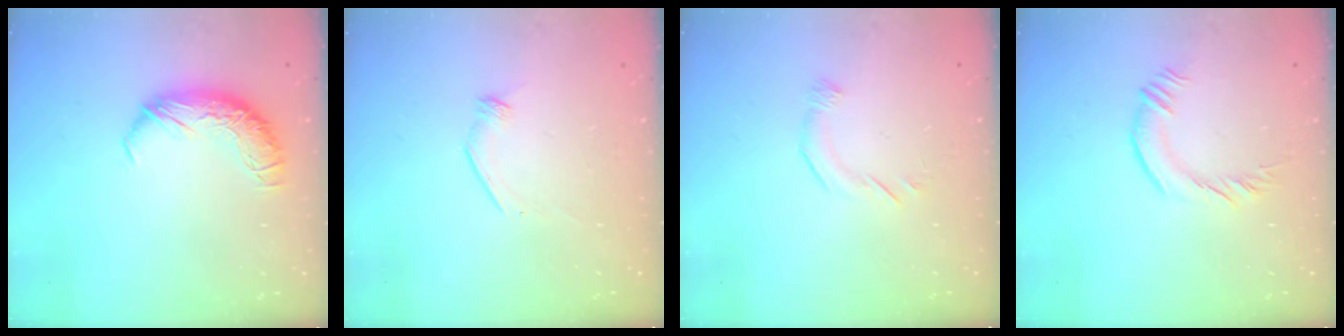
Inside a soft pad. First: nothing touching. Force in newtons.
{"total": 5.6, "press": 5.5, "slide": 1.3}
{"total": 6.1, "press": 6.1, "slide": 0.6}
{"total": 1.8, "press": 1.6, "slide": 0.7}